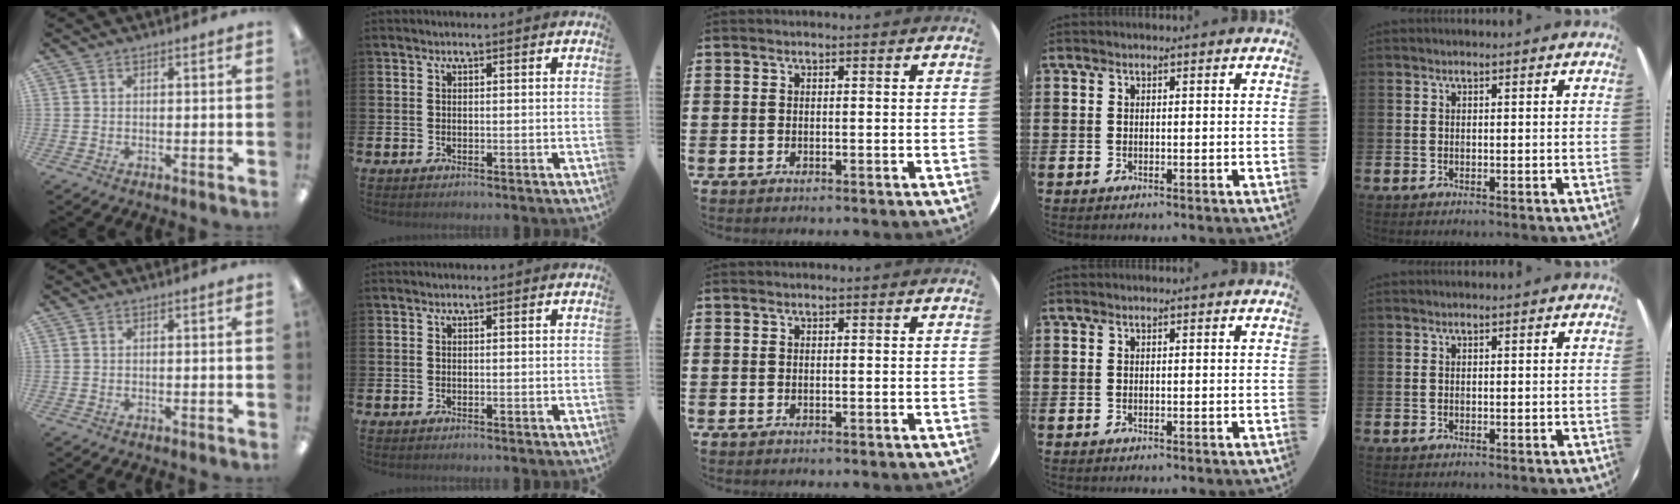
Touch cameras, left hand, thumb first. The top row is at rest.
{}